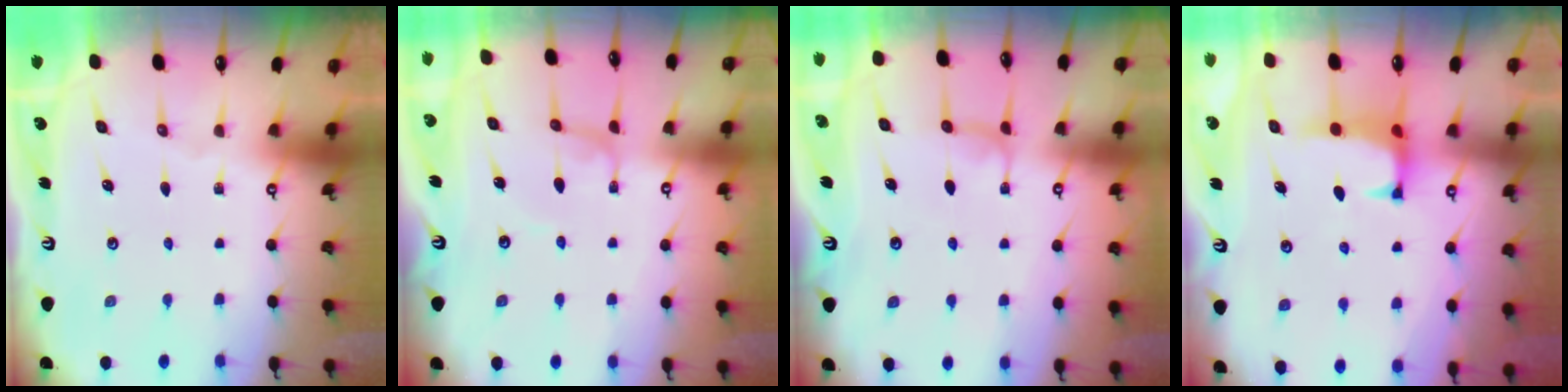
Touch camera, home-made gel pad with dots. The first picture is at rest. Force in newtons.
{"total": 0.6, "press": 0.5, "slide": 0.2}
{"total": 0.6, "press": 0.6, "slide": 0.3}
{"total": 0.8, "press": 0.6, "slide": 0.5}